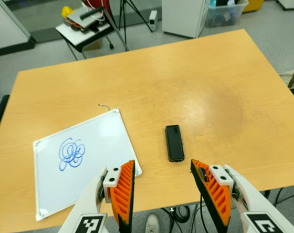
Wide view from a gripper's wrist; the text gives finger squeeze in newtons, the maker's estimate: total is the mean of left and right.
{"total": 0.0}